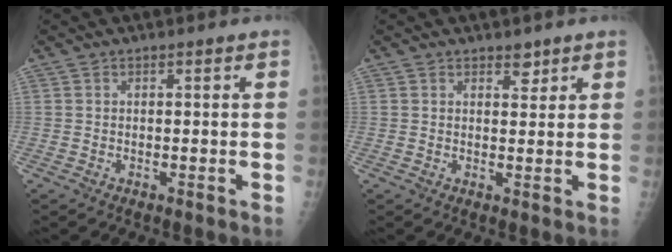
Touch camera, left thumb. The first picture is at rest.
{"total": 2.1, "force": [1.5, 1.1, 0.9], "torque": [0.003, -0.009, 0.020]}